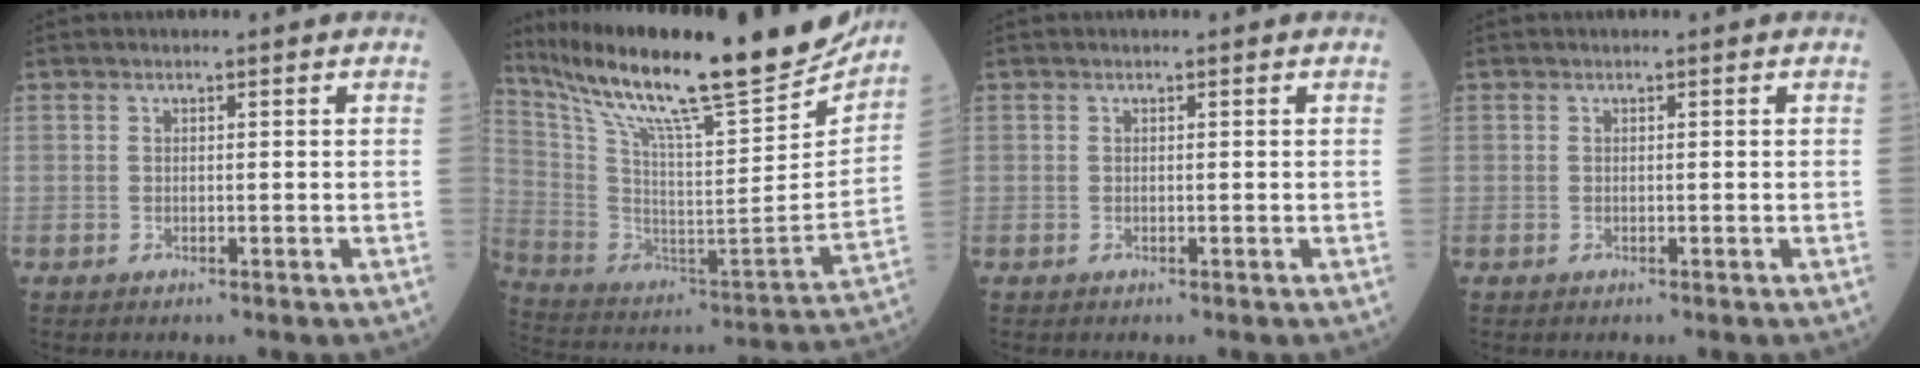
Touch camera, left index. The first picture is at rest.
{"total": 28.9, "force": [24.3, 2.7, 15.5], "torque": [-0.282, -0.055, 0.370]}
{"total": 0.0}
{"total": 0.0}